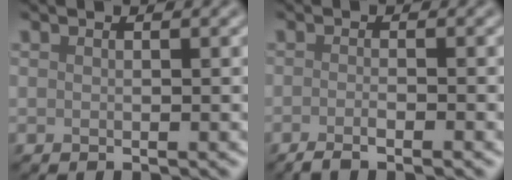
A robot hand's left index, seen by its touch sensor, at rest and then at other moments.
{"total": 2.5, "force": [-1.5, 0.6, 1.9], "torque": [-0.024, -0.002, -0.032]}